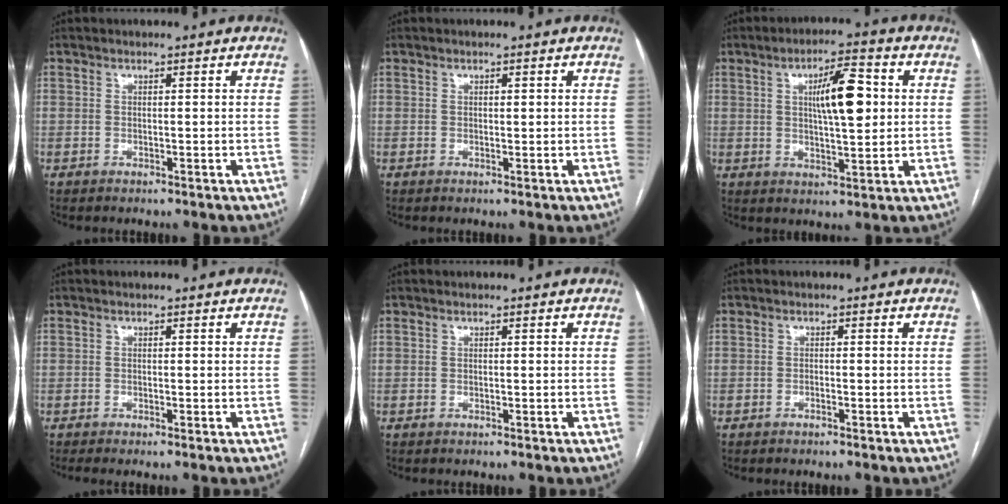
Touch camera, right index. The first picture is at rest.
{"total": 0.5, "force": [0.2, 0.2, 0.4], "torque": [-0.005, 0.000, 0.004]}
{"total": 9.0, "force": [1.9, 2.0, 8.6], "torque": [-0.143, 0.012, 0.032]}
{"total": 0.8, "force": [-0.6, -0.1, 0.5], "torque": [-0.011, -0.002, -0.011]}
{"total": 0.0}
{"total": 0.5, "force": [-0.5, 0.0, 0.3], "torque": [-0.007, 0.000, -0.008]}